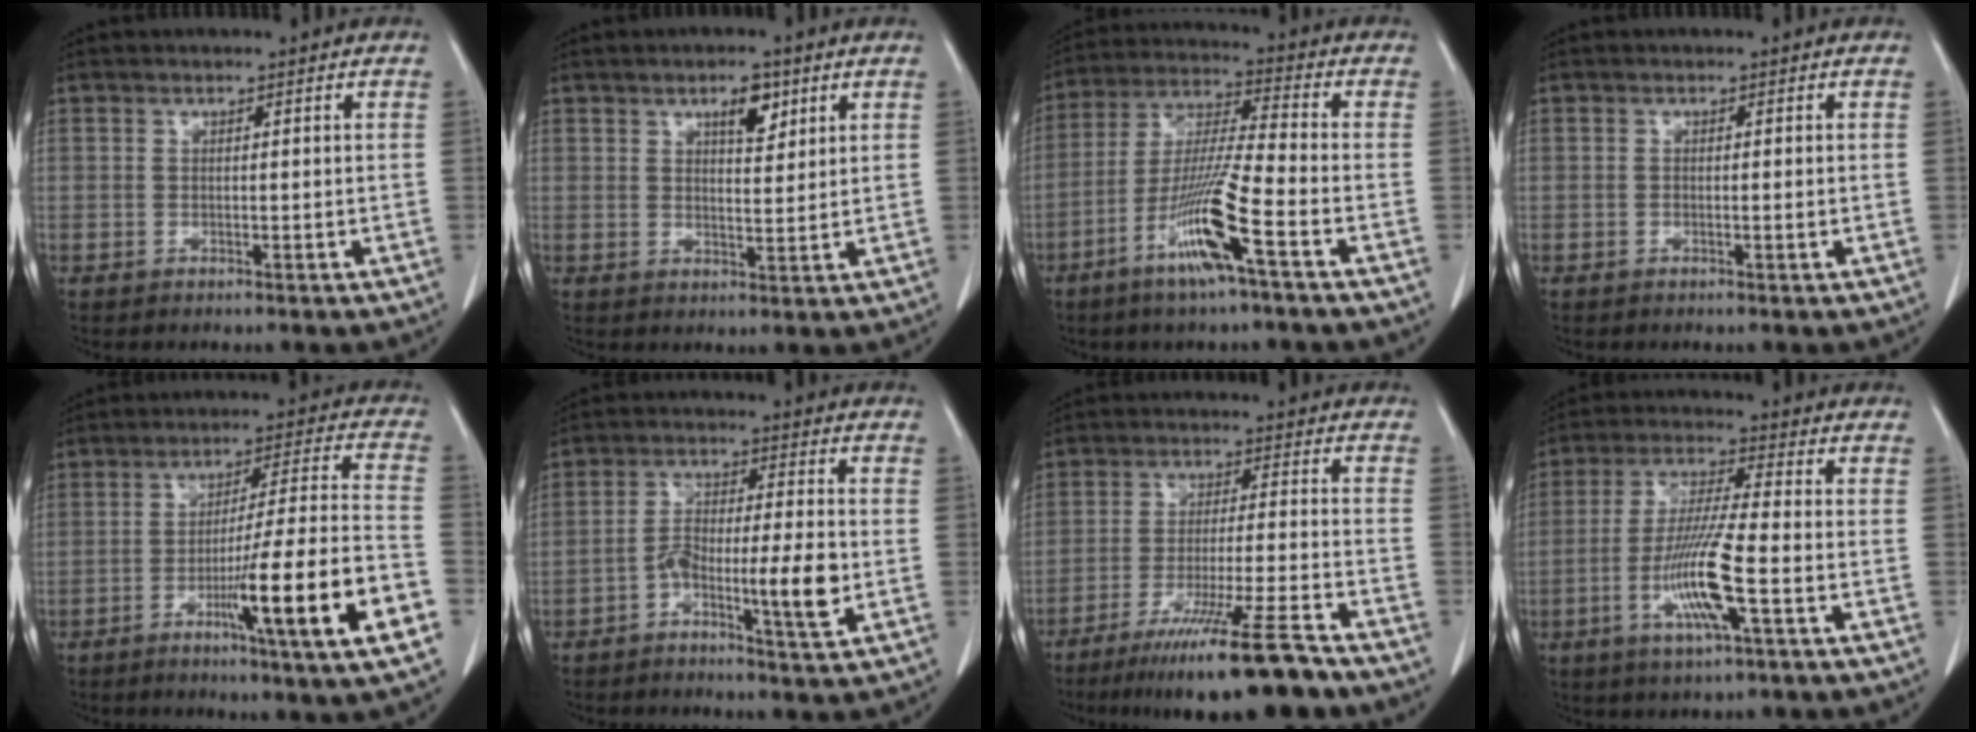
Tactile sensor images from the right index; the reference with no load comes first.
{"total": 4.5, "force": [2.5, 1.6, 3.3], "torque": [-0.051, -0.001, 0.040]}
{"total": 12.1, "force": [-5.9, -0.3, 10.6], "torque": [-0.212, -0.011, -0.115]}
{"total": 0.5, "force": [-0.2, 0.0, 0.5], "torque": [-0.008, -0.001, -0.001]}
{"total": 17.3, "force": [-6.9, -0.8, 15.9], "torque": [-0.233, -0.009, -0.105]}
{"total": 8.3, "force": [-2.9, 1.1, 7.7], "torque": [-0.140, 0.012, -0.050]}
{"total": 15.8, "force": [-11.9, 0.1, 10.4], "torque": [-0.158, -0.033, -0.193]}
{"total": 10.9, "force": [-3.6, 0.3, 10.3], "torque": [-0.205, -0.013, -0.071]}